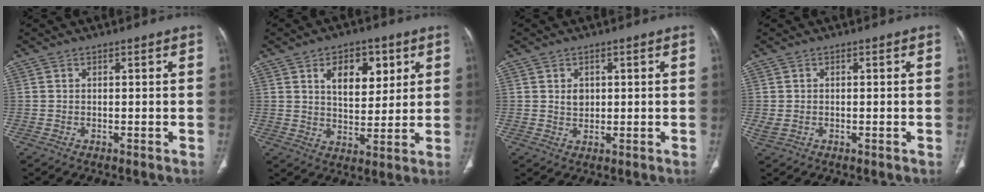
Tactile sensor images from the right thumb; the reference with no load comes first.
{"total": 10.8, "force": [4.5, 6.4, 7.5], "torque": [-0.077, -0.021, 0.073]}
{"total": 2.4, "force": [0.6, 1.9, 1.4], "torque": [-0.014, -0.004, 0.014]}
{"total": 1.8, "force": [-0.3, 1.2, 1.3], "torque": [-0.037, 0.008, 0.001]}